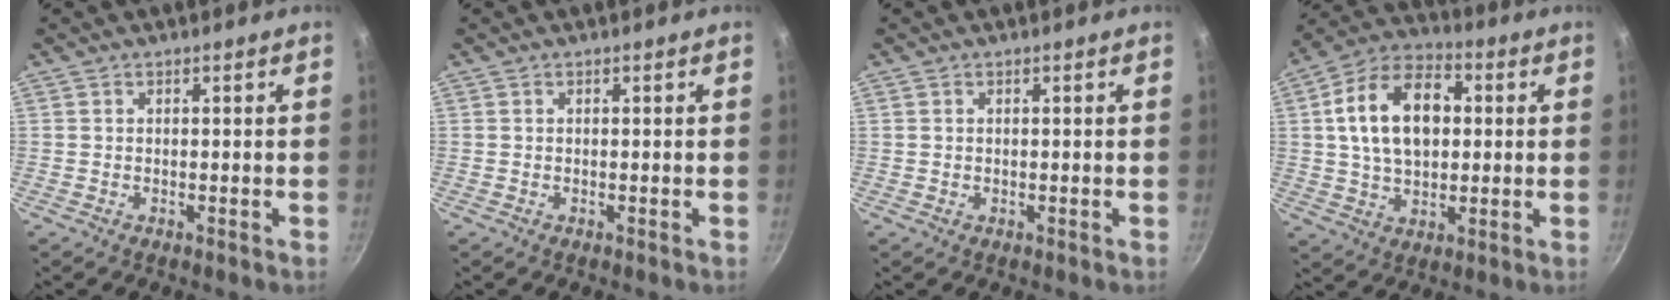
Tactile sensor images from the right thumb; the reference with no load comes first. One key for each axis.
{"total": 0.0}
{"total": 0.0}
{"total": 16.7, "fx": 2.7, "fy": 10.9, "fz": 12.4, "tx": -0.185, "ty": 0.018, "tz": 0.034}